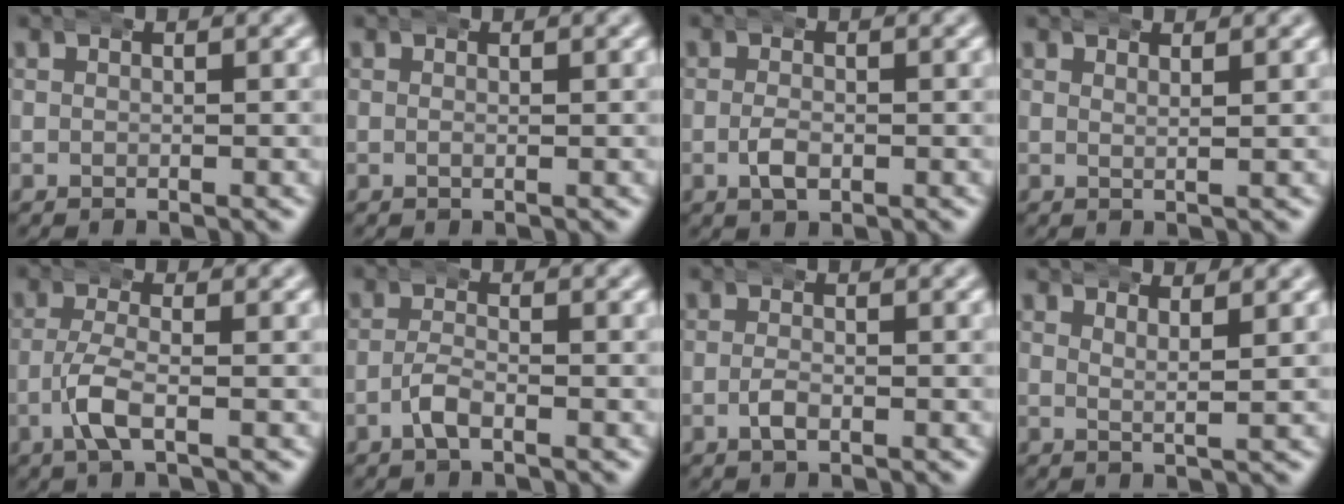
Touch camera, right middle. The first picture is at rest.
{"total": 0.0}
{"total": 1.5, "force": [-0.5, 0.8, 1.1], "torque": [-0.024, -0.006, -0.011]}
{"total": 1.2, "force": [1.1, -0.3, 0.4], "torque": [-0.007, -0.007, 0.019]}
{"total": 2.7, "force": [-0.9, 0.6, 2.5], "torque": [-0.052, -0.005, -0.021]}
{"total": 1.6, "force": [-1.1, 0.5, 1.1], "torque": [-0.025, -0.001, -0.027]}
{"total": 1.0, "force": [-0.6, 0.4, 0.8], "torque": [-0.017, -0.004, -0.013]}
{"total": 2.5, "force": [2.1, 0.0, 1.3], "torque": [-0.023, -0.010, 0.035]}